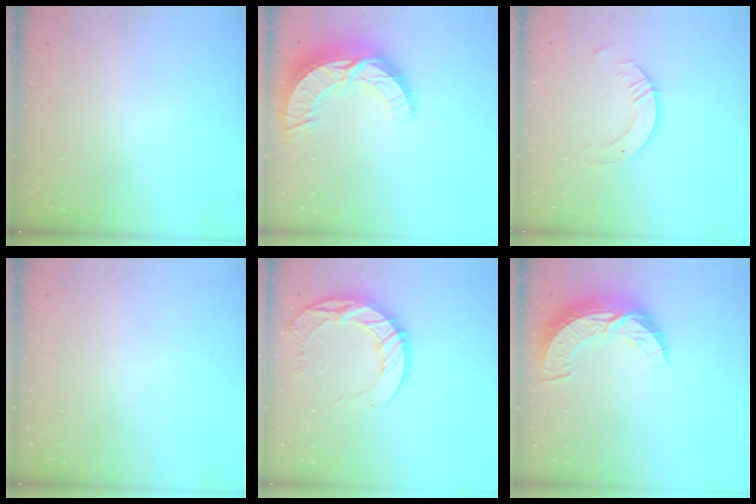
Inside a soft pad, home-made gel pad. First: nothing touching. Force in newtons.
{"total": 15.2, "press": 15.2, "slide": 1.0}
{"total": 6.3, "press": 6.3, "slide": 0.5}
{"total": 0.0}
{"total": 14.7, "press": 14.6, "slide": 1.3}
{"total": 9.7, "press": 9.7, "slide": 0.7}